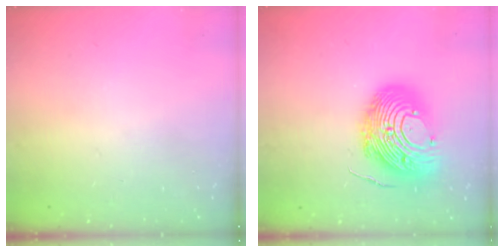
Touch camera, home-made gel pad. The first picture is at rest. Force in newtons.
{"total": 17.6, "press": 17.5, "slide": 2.2}